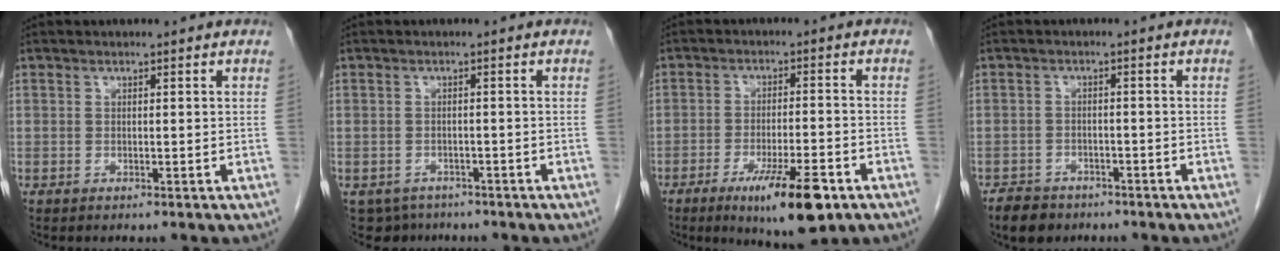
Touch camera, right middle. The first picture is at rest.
{"total": 4.2, "force": [-3.2, 2.8, 0.0], "torque": [0.002, 0.002, -0.045]}
{"total": 10.7, "force": [-5.9, 1.7, 8.8], "torque": [-0.144, -0.020, -0.087]}
{"total": 4.5, "force": [-3.4, 2.7, 1.0], "torque": [-0.022, 0.002, -0.056]}